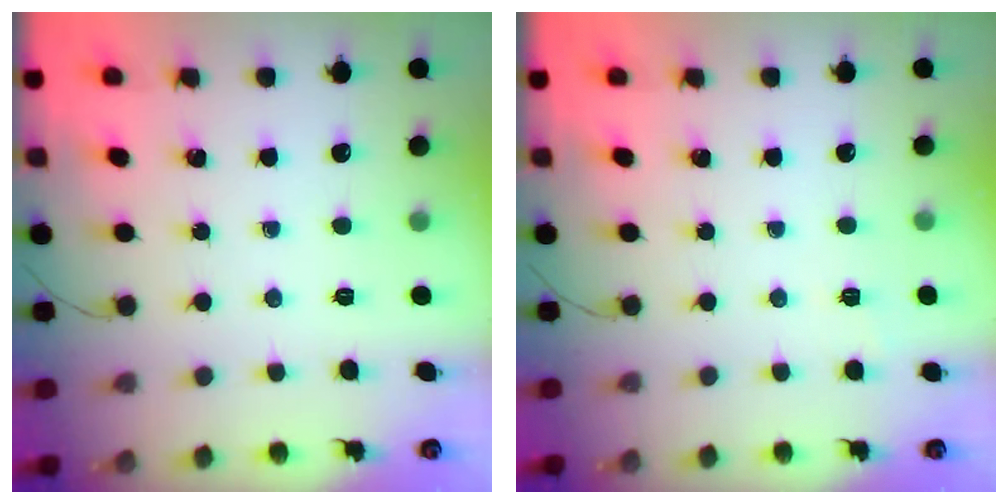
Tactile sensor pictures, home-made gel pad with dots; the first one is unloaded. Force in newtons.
{"total": 5.4, "press": 5.2, "slide": 1.5}